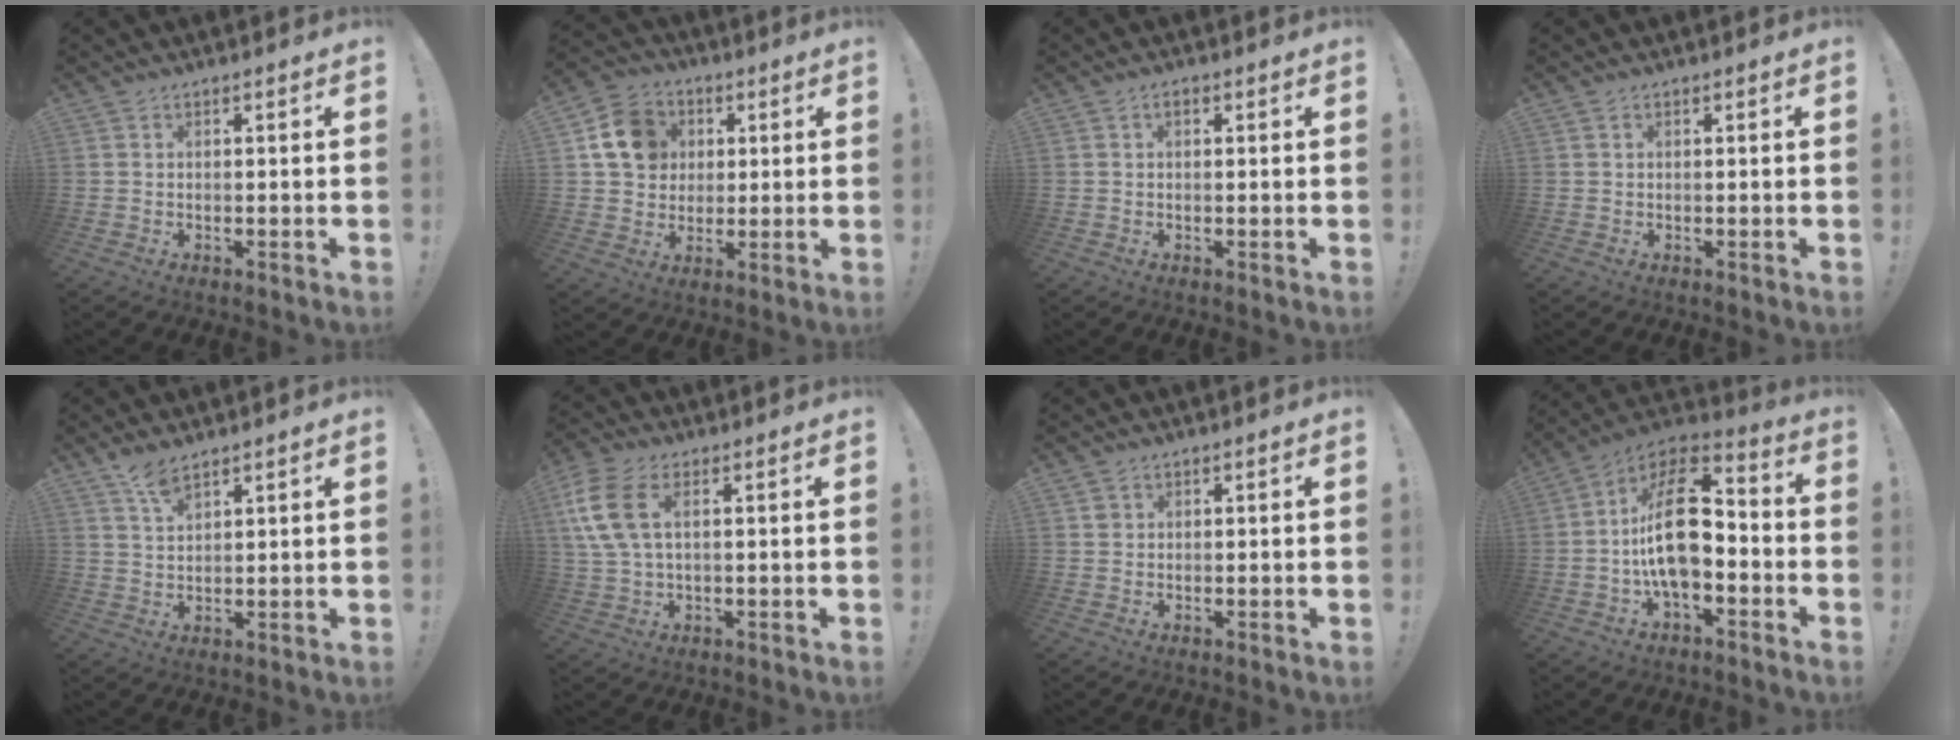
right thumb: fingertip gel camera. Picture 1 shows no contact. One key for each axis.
{"total": 12.5, "fx": 3.5, "fy": 10.8, "fz": 5.1, "tx": -0.070, "ty": 0.000, "tz": 0.074}
{"total": 1.2, "fx": 0.3, "fy": 0.7, "fz": 1.0, "tx": -0.018, "ty": 0.004, "tz": 0.004}
{"total": 0.0}
{"total": 5.0, "fx": 3.9, "fy": 1.4, "fz": 2.9, "tx": -0.056, "ty": -0.024, "tz": 0.070}
{"total": 11.1, "fx": 3.3, "fy": 5.8, "fz": 9.0, "tx": -0.191, "ty": -0.004, "tz": 0.062}
{"total": 1.2, "fx": 0.7, "fy": 1.0, "fz": 0.0, "tx": 0.003, "ty": 0.000, "tz": 0.013}
{"total": 20.3, "fx": -1.6, "fy": 10.8, "fz": 17.1, "tx": -0.294, "ty": 0.020, "tz": -0.024}